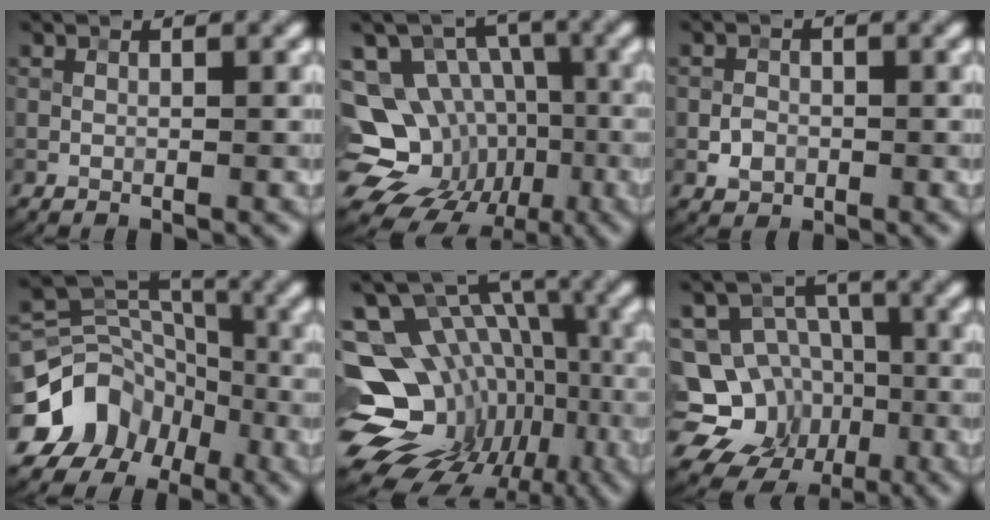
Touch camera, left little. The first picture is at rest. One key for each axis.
{"total": 14.3, "fx": -4.8, "fy": 11.7, "fz": 6.5, "tx": -0.127, "ty": -0.003, "tz": -0.080}
{"total": 1.7, "fx": -0.5, "fy": 1.5, "fz": 0.6, "tx": -0.002, "ty": -0.001, "tz": -0.011}
{"total": 9.2, "fx": -4.6, "fy": 7.3, "fz": 3.2, "tx": -0.054, "ty": 0.012, "tz": -0.090}
{"total": 17.3, "fx": -3.8, "fy": 13.2, "fz": 10.6, "tx": -0.170, "ty": 0.021, "tz": -0.037}
{"total": 14.4, "fx": -4.6, "fy": 12.7, "fz": 5.0, "tx": -0.120, "ty": -0.004, "tz": -0.079}